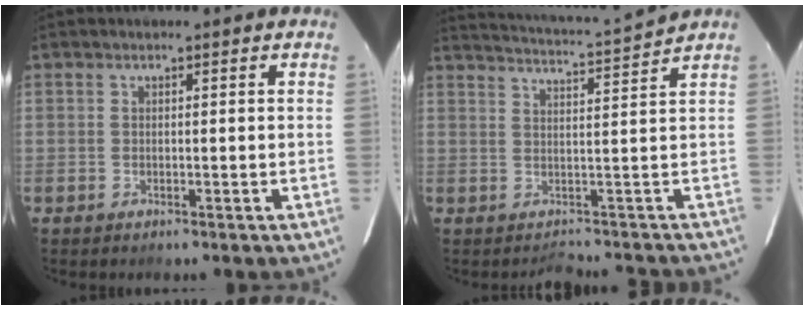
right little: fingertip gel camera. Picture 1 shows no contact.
{"total": 6.6, "force": [4.2, -1.4, 4.9], "torque": [-0.117, 0.013, 0.068]}